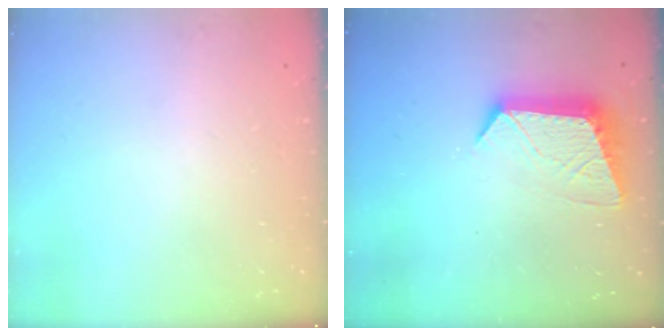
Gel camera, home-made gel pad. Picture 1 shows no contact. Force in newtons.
{"total": 11.5, "press": 11.4, "slide": 0.9}